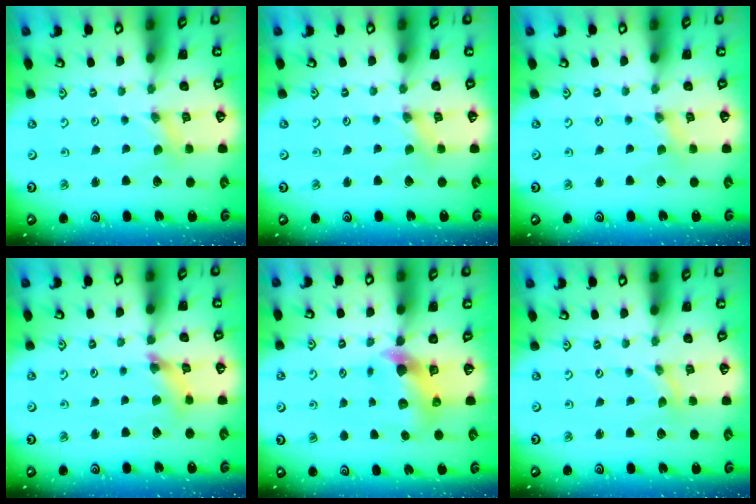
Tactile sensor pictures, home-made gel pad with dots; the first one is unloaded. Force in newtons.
{"total": 0.0}
{"total": 0.0}
{"total": 5.7, "press": 5.7, "slide": 0.4}
{"total": 5.6, "press": 5.6, "slide": 0.5}
{"total": 0.0}